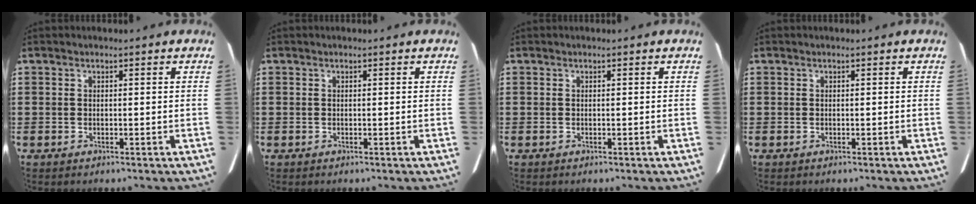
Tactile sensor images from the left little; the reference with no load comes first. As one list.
[{"total": 0.0}, {"total": 0.0}, {"total": 0.0}]